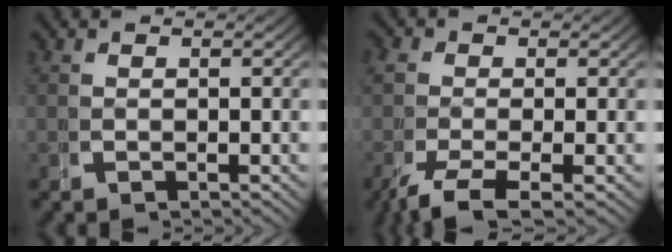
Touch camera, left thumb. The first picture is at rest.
{"total": 4.7, "force": [-2.1, 2.8, 3.1], "torque": [-0.073, -0.026, -0.027]}